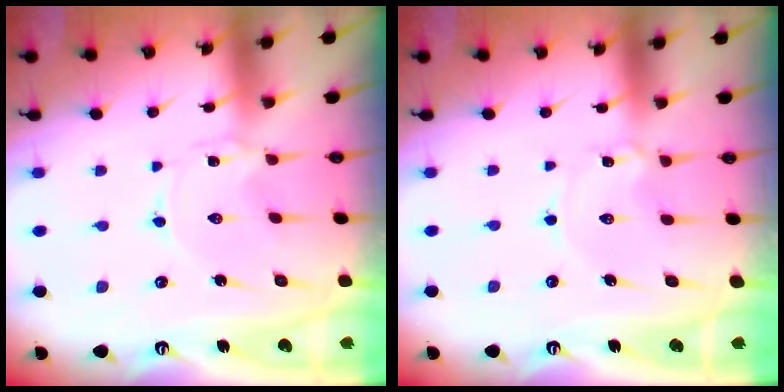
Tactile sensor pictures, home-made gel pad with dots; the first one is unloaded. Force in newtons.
{"total": 1.6, "press": 1.6, "slide": 0.1}